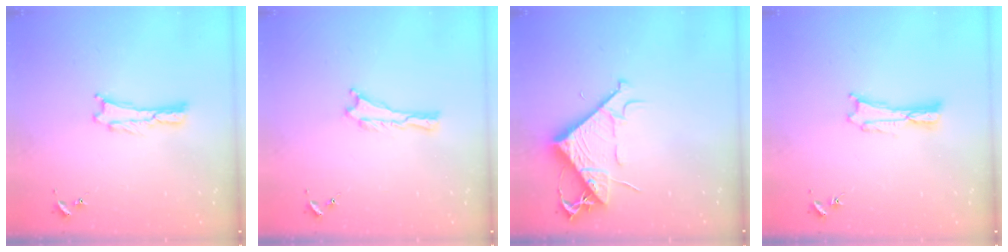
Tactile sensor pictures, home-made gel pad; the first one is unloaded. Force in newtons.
{"total": 0.0}
{"total": 8.2, "press": 8.1, "slide": 1.1}
{"total": 0.5, "press": 0.5, "slide": 0.2}